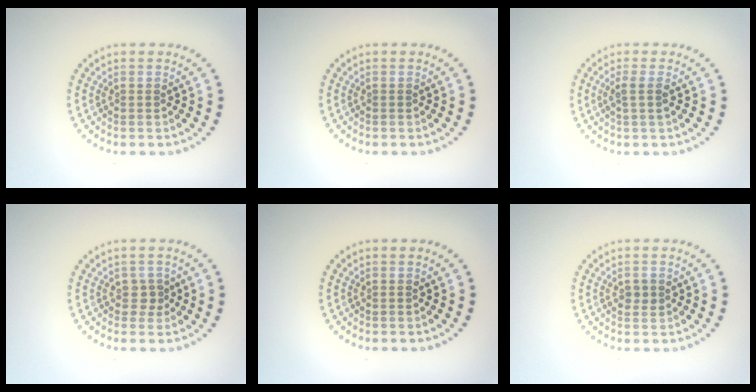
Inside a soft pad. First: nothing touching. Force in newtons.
{"total": 0.0}
{"total": 1.5, "press": 1.2, "slide": 0.8}
{"total": 1.2, "press": 1.0, "slide": 0.5}
{"total": 0.0}
{"total": 1.2, "press": 1.2, "slide": 0.1}